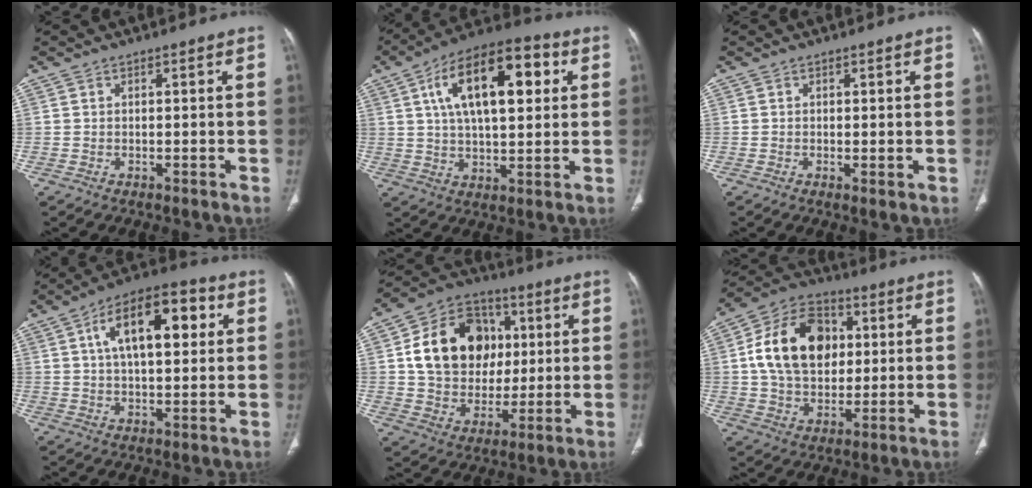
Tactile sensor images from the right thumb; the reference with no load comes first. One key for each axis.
{"total": 19.4, "fx": 5.7, "fy": 8.9, "fz": 16.3, "tx": -0.244, "ty": 0.011, "tz": 0.086}
{"total": 1.0, "fx": 0.0, "fy": 0.4, "fz": 0.9, "tx": -0.019, "ty": -0.006, "tz": -0.001}
{"total": 15.6, "fx": 4.4, "fy": 7.4, "fz": 13.1, "tx": -0.190, "ty": 0.018, "tz": 0.065}
{"total": 19.1, "fx": 3.7, "fy": 15.3, "fz": 10.9, "tx": -0.155, "ty": 0.010, "tz": 0.067}
{"total": 18.0, "fx": 3.0, "fy": 12.9, "fz": 12.3, "tx": -0.186, "ty": 0.013, "tz": 0.048}